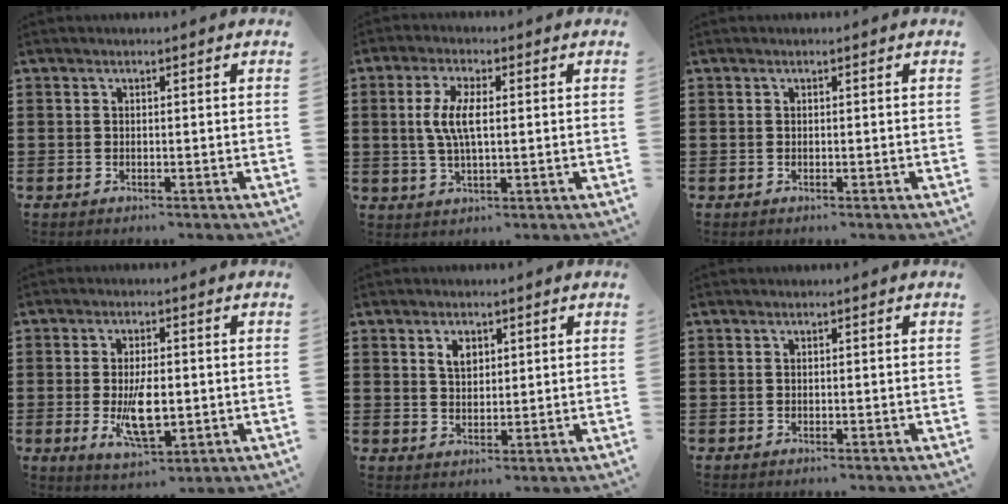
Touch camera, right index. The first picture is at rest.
{"total": 6.0, "force": [0.5, 2.2, 5.5], "torque": [-0.123, 0.002, 0.002]}
{"total": 0.0}
{"total": 7.3, "force": [-0.9, 3.0, 6.5], "torque": [-0.123, -0.007, -0.019]}
{"total": 3.0, "force": [1.5, 1.8, 1.8], "torque": [-0.033, 0.003, 0.025]}
{"total": 0.0}